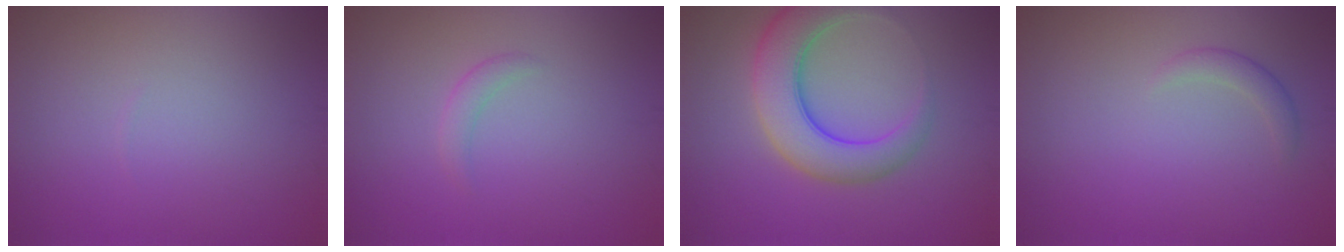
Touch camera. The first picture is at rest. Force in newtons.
{"total": 1.2, "press": 1.2, "slide": 0.1}
{"total": 6.8, "press": 6.7, "slide": 0.3}
{"total": 1.3, "press": 1.3, "slide": 0.1}